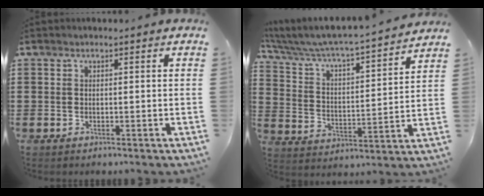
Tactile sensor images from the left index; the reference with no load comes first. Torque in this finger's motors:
{"motor_torque": [2.14, 0.00, 1.05, 0.21]}